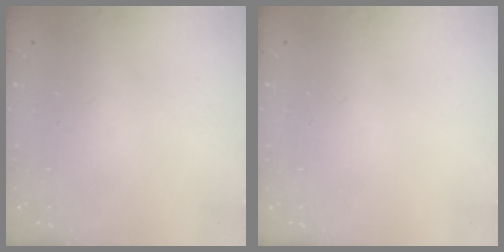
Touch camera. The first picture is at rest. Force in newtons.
{"total": 0.0}